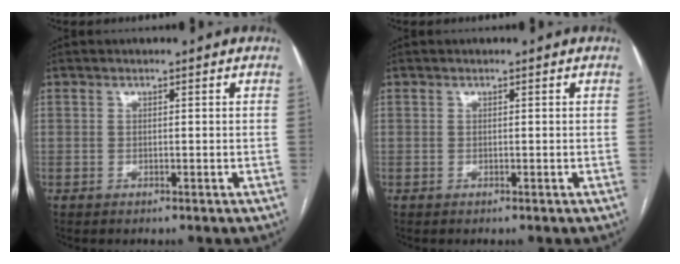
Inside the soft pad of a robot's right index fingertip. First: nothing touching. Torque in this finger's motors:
{"motor_torque": [0.00, 0.00, 0.00, 0.01]}